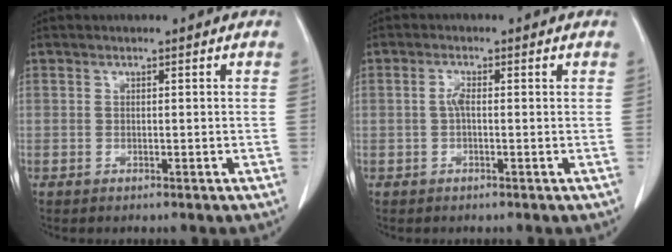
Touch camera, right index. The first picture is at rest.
{"total": 2.0, "force": [0.2, 0.5, 1.9], "torque": [-0.037, 0.006, 0.004]}